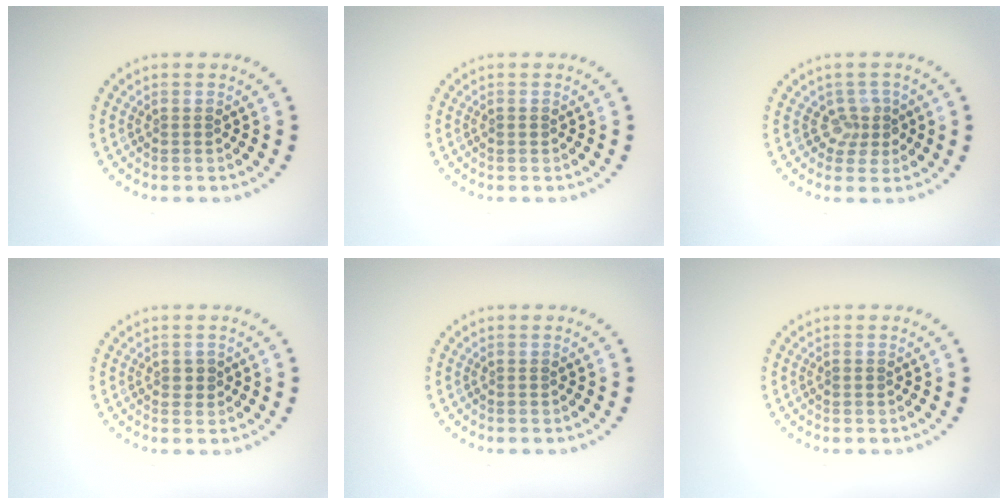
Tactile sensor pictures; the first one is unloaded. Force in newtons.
{"total": 0.5, "press": 0.5, "slide": 0.2}
{"total": 2.1, "press": 1.7, "slide": 1.3}
{"total": 1.0, "press": 1.0, "slide": 0.2}
{"total": 0.0}
{"total": 0.5, "press": 0.5, "slide": 0.2}